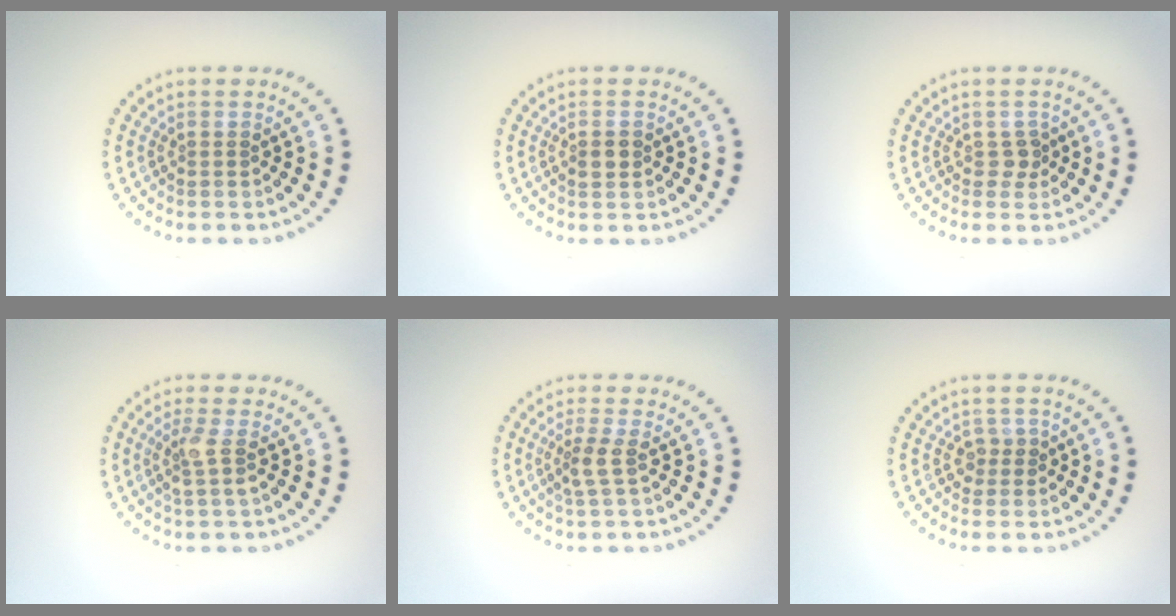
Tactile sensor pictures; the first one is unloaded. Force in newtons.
{"total": 1.0, "press": 1.0, "slide": 0.1}
{"total": 1.3, "press": 1.0, "slide": 0.8}
{"total": 2.0, "press": 1.6, "slide": 1.2}
{"total": 1.9, "press": 1.5, "slide": 1.2}
{"total": 1.4, "press": 1.0, "slide": 0.9}